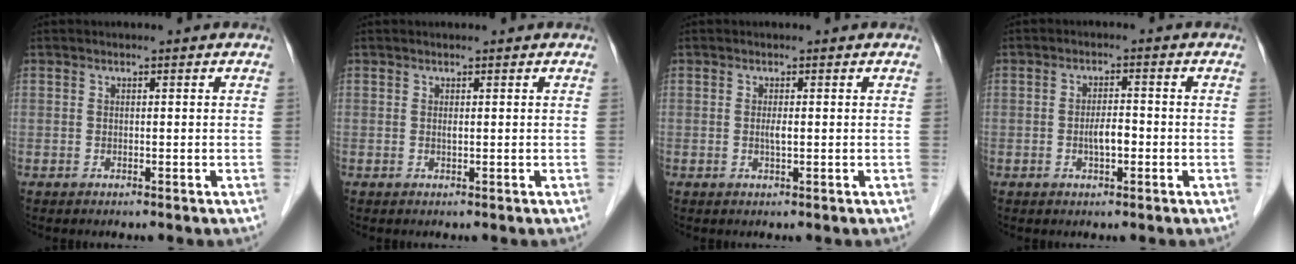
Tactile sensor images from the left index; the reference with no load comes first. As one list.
[{"total": 0.7, "force": [-0.6, 0.0, 0.3], "torque": [-0.008, -0.005, -0.010]}, {"total": 1.2, "force": [-0.8, 0.0, 0.9], "torque": [-0.019, -0.008, -0.014]}, {"total": 3.1, "force": [-1.7, 0.9, 2.5], "torque": [-0.046, -0.003, -0.028]}]